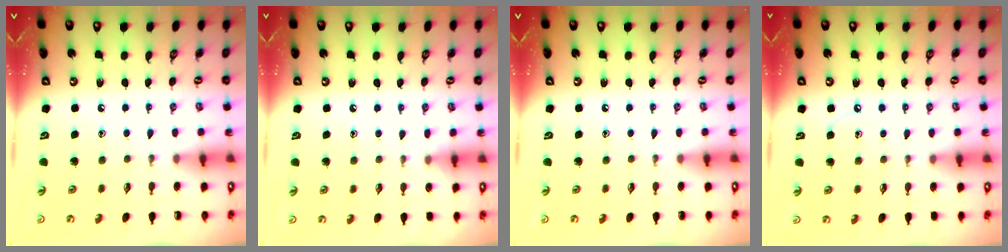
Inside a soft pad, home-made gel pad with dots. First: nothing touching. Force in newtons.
{"total": 4.7, "press": 4.7, "slide": 0.7}
{"total": 0.0}
{"total": 4.0, "press": 3.9, "slide": 0.5}